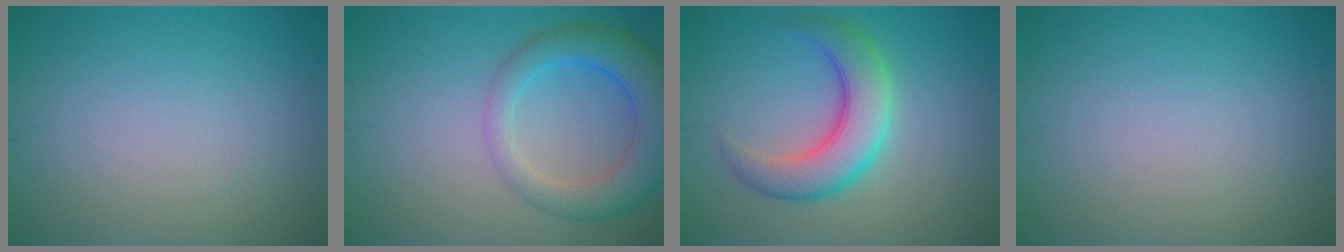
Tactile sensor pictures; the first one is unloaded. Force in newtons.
{"total": 6.0, "press": 6.0, "slide": 0.5}
{"total": 5.9, "press": 5.9, "slide": 0.3}
{"total": 0.0}